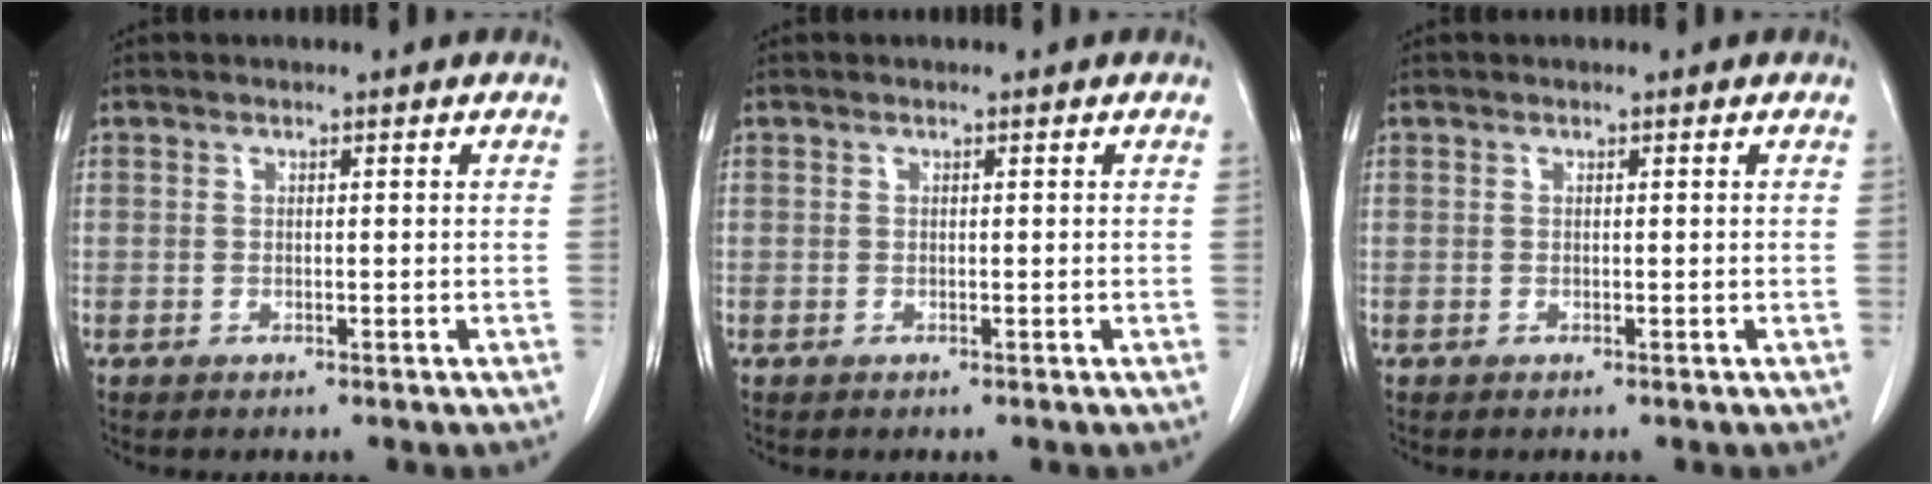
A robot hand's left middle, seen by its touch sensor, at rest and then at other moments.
{"total": 0.0}
{"total": 0.0}